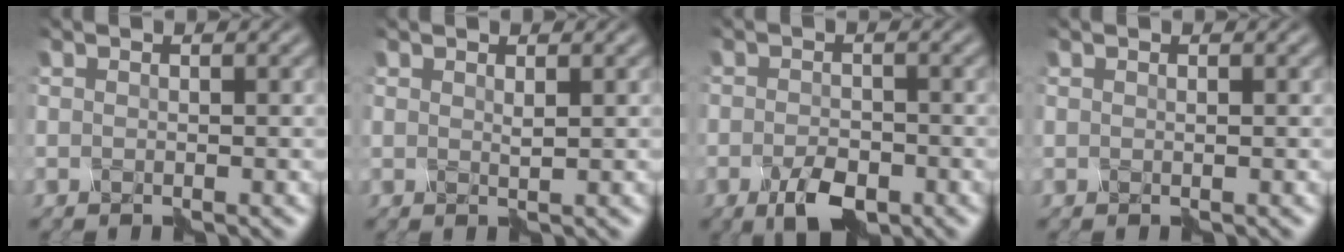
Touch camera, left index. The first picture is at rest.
{"total": 0.6, "force": [0.5, -0.3, -0.1], "torque": [-0.004, 0.000, 0.009]}
{"total": 3.0, "force": [-1.9, 1.4, 1.9], "torque": [-0.048, 0.001, -0.037]}
{"total": 0.0}